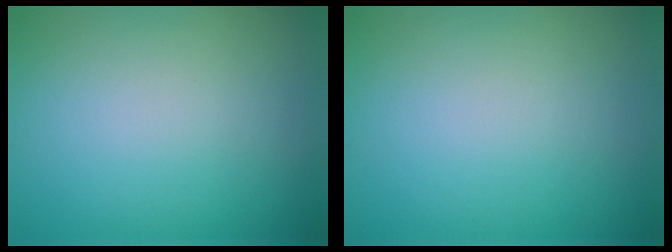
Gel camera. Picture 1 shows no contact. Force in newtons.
{"total": 0.0}